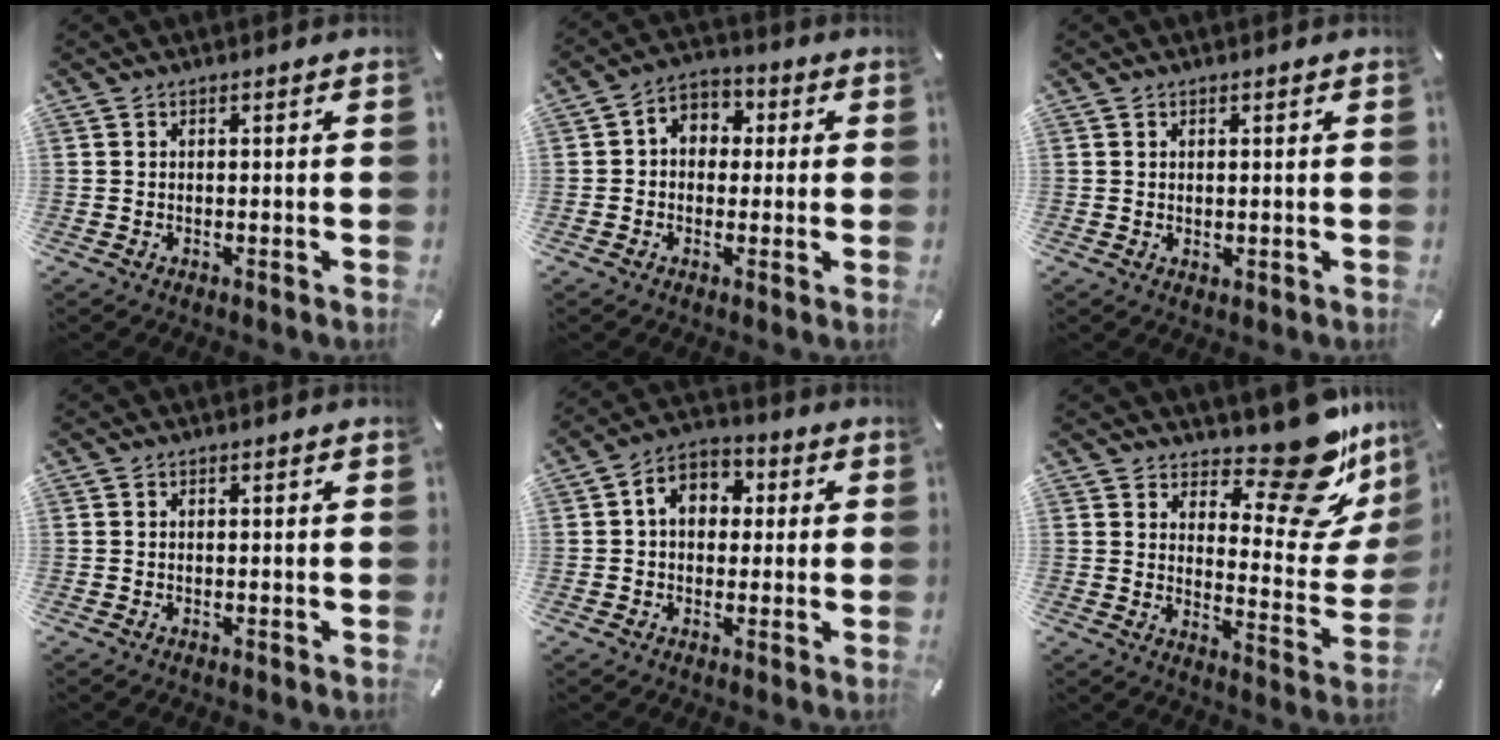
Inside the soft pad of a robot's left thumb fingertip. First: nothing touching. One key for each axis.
{"total": 5.1, "fx": -0.7, "fy": 4.4, "fz": 2.4, "tx": -0.042, "ty": 0.013, "tz": -0.017}
{"total": 0.6, "fx": 0.4, "fy": 0.5, "fz": 0.2, "tx": -0.003, "ty": 0.002, "tz": 0.007}
{"total": 0.0}
{"total": 7.0, "fx": 0.2, "fy": 5.5, "fz": 4.3, "tx": -0.073, "ty": 0.015, "tz": 0.002}
{"total": 18.4, "fx": 13.3, "fy": 7.8, "fz": 10.1, "tx": -0.106, "ty": -0.120, "tz": 0.217}